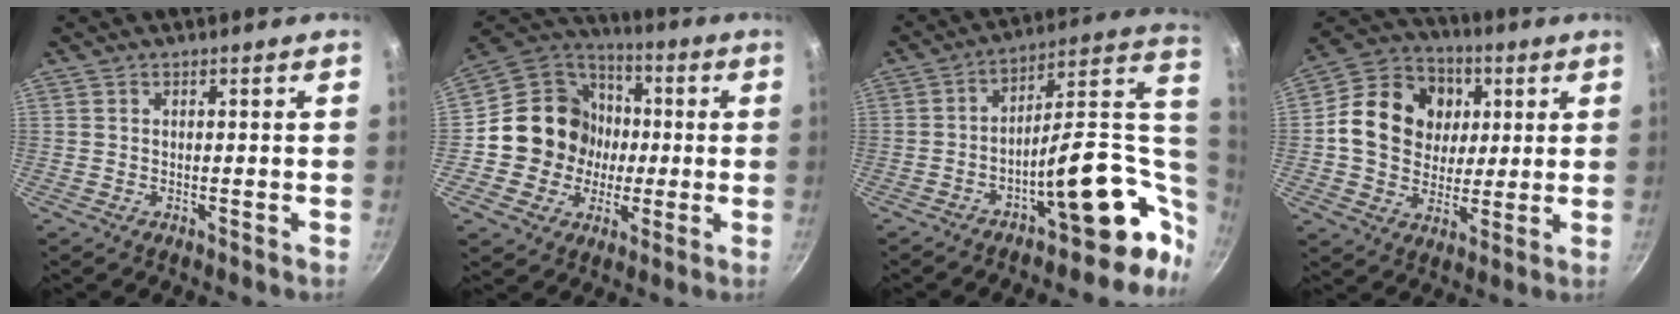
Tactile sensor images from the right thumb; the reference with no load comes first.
{"total": 16.2, "force": [-0.7, 15.2, 5.7], "torque": [-0.061, 0.027, -0.016]}
{"total": 21.5, "force": [-3.3, 9.9, 18.8], "torque": [-0.214, 0.034, -0.043]}
{"total": 17.3, "force": [2.8, 14.4, 9.2], "torque": [-0.138, 0.010, 0.040]}